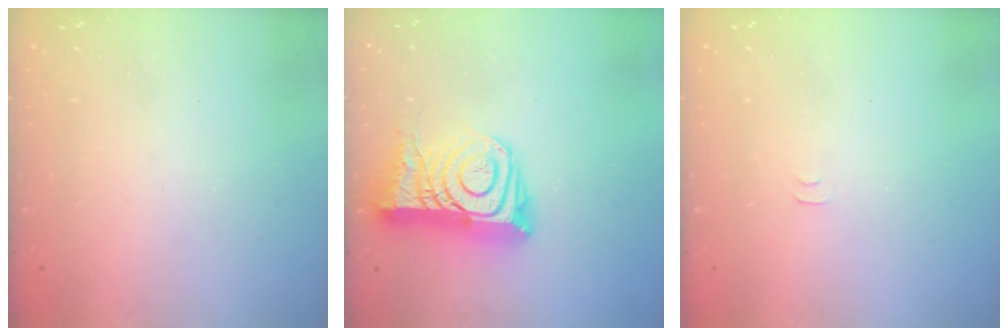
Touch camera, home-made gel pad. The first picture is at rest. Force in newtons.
{"total": 16.4, "press": 16.3, "slide": 1.5}
{"total": 4.0, "press": 4.0, "slide": 0.6}